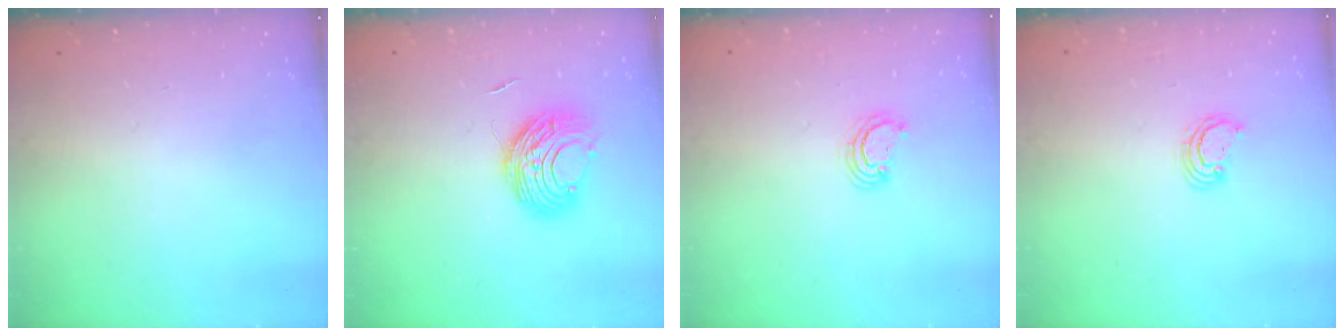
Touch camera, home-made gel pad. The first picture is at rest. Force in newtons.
{"total": 9.1, "press": 9.1, "slide": 0.5}
{"total": 3.2, "press": 3.1, "slide": 0.3}
{"total": 2.5, "press": 2.5, "slide": 0.3}